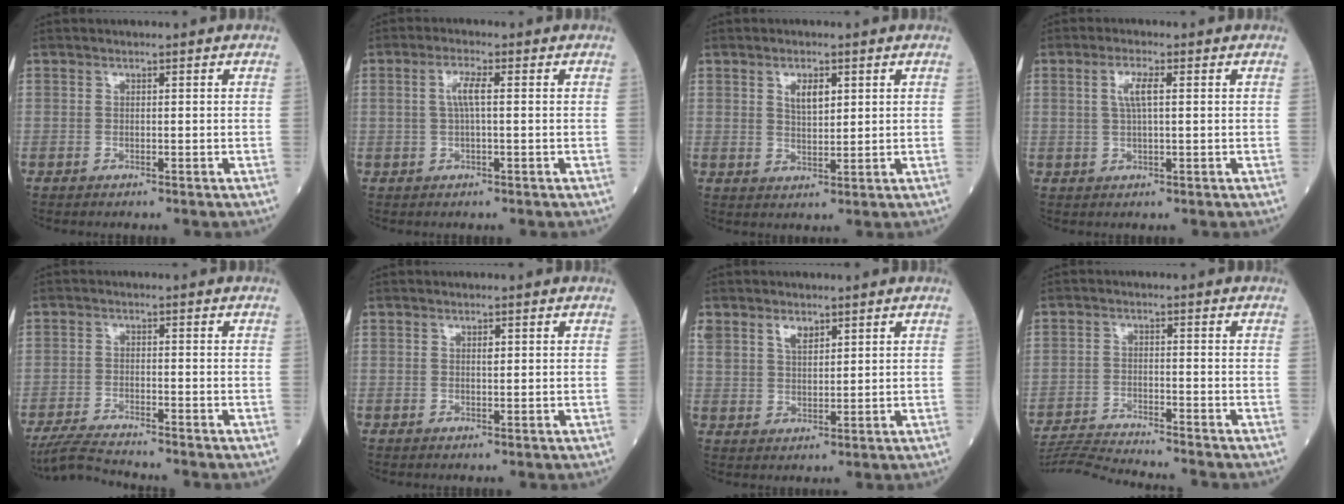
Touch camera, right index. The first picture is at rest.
{"total": 3.3, "force": [0.5, 0.5, 3.2], "torque": [-0.068, 0.007, 0.009]}
{"total": 3.5, "force": [1.5, 1.2, 3.0], "torque": [-0.055, 0.001, 0.028]}
{"total": 3.5, "force": [0.9, 0.7, 3.4], "torque": [-0.069, 0.006, 0.019]}
{"total": 4.9, "force": [-4.7, -0.7, 1.3], "torque": [-0.027, -0.023, -0.087]}
{"total": 0.7, "force": [0.3, 0.2, 0.7], "torque": [-0.012, -0.001, 0.004]}
{"total": 5.2, "force": [3.2, 3.0, 2.7], "torque": [-0.058, 0.010, 0.071]}
{"total": 10.4, "force": [-9.9, -1.5, 2.8], "torque": [-0.039, -0.013, -0.166]}